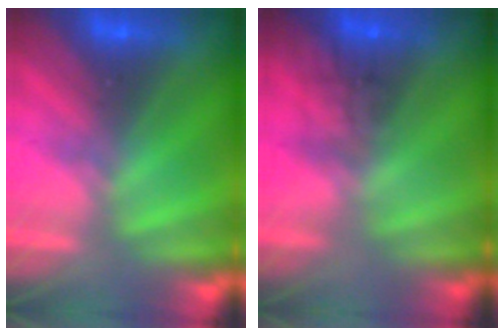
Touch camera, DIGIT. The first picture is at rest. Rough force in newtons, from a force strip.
{"total": 1.6}